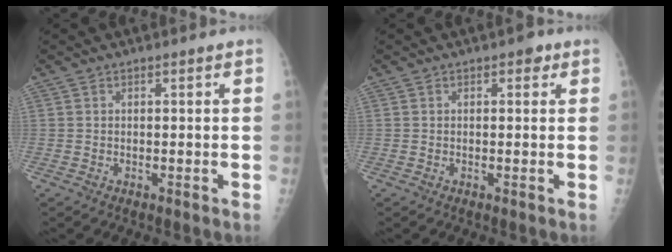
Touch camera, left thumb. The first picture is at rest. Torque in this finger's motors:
{"motor_torque": [0.53, 0.24, 0.38, 0.21, 0.00]}